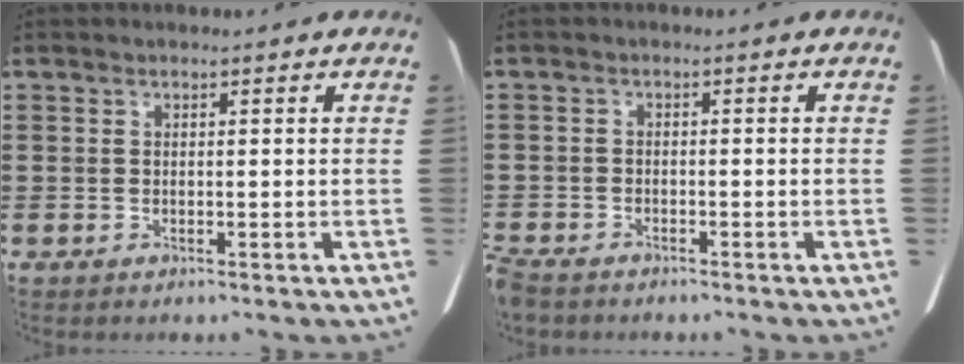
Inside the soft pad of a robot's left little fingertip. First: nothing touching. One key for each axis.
{"total": 1.5, "fx": -1.5, "fy": 0.2, "fz": 0.2, "tx": -0.014, "ty": 0.000, "tz": -0.034}